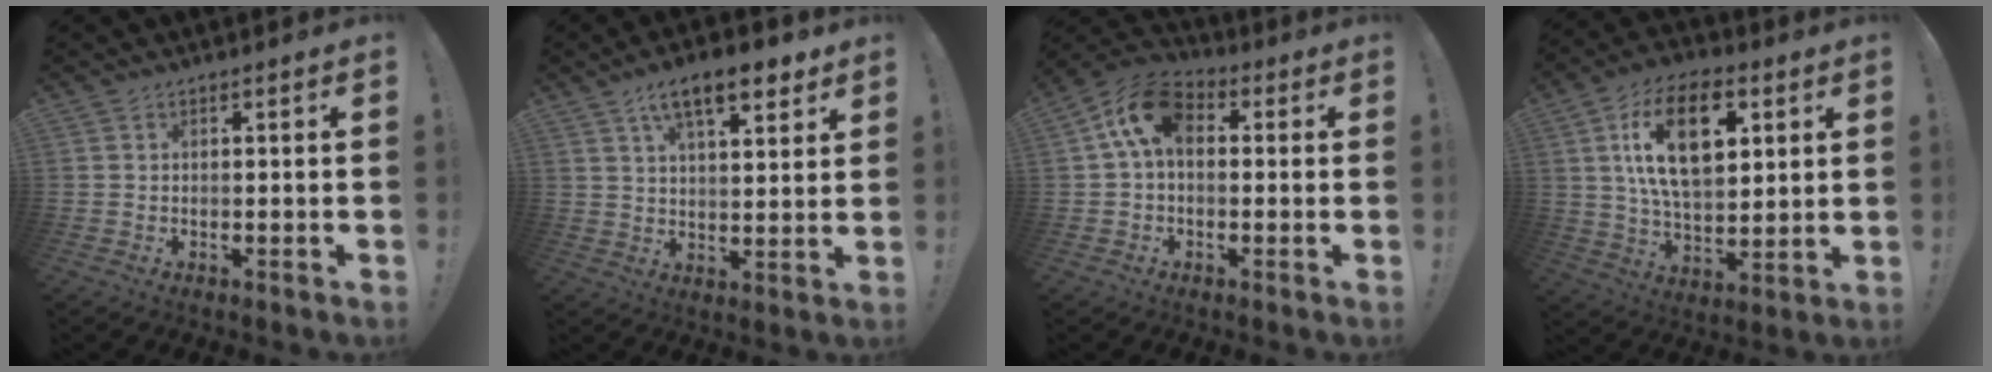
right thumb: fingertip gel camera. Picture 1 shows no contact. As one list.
[{"total": 11.7, "force": [6.9, 4.3, 8.4], "torque": [-0.129, -0.024, 0.117]}, {"total": 9.3, "force": [1.9, 6.5, 6.4], "torque": [-0.126, 0.015, 0.041]}, {"total": 20.2, "force": [7.0, 11.0, 15.4], "torque": [-0.253, -0.016, 0.112]}]